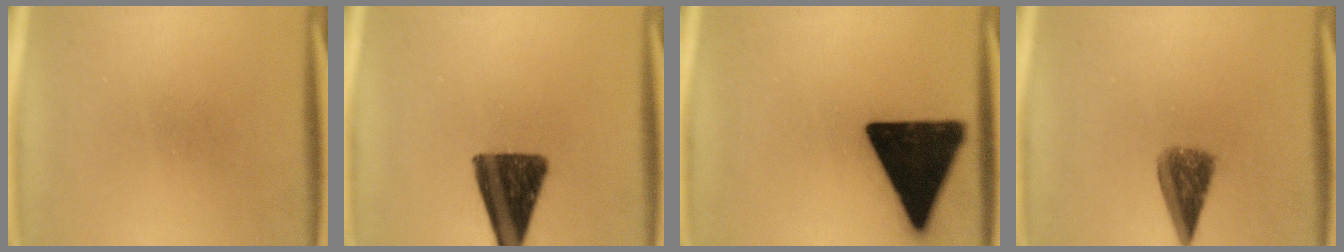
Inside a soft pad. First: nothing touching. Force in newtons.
{"total": 13.8}
{"total": 19.6}
{"total": 5.9}